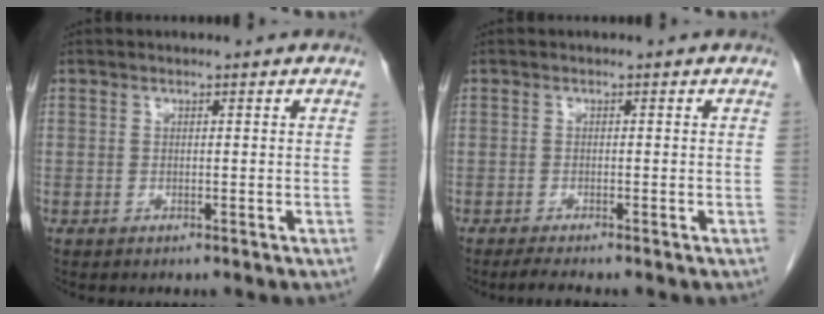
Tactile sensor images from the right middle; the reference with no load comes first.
{"total": 1.8, "force": [-1.6, -0.3, 0.9], "torque": [-0.025, -0.006, -0.031]}